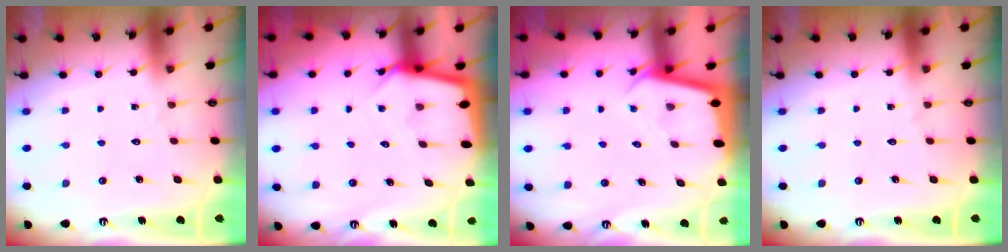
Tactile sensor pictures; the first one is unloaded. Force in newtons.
{"total": 3.7, "press": 3.7, "slide": 0.3}
{"total": 2.5, "press": 2.5, "slide": 0.1}
{"total": 0.0}